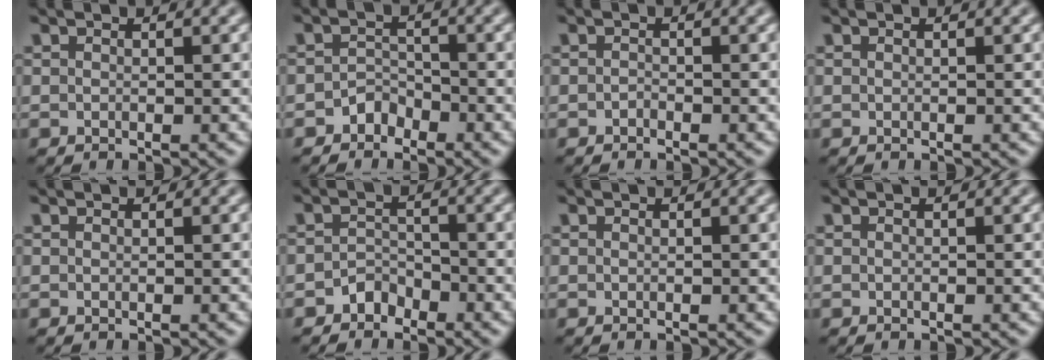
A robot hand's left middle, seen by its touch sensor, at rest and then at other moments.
{"total": 1.7, "force": [-1.3, 1.1, 0.2], "torque": [0.003, 0.010, -0.024]}
{"total": 0.5, "force": [-0.4, 0.3, 0.2], "torque": [-0.003, -0.001, -0.008]}
{"total": 0.0}
{"total": 0.0}
{"total": 1.7, "force": [-1.3, 1.1, 0.3], "torque": [0.002, 0.009, -0.025]}
{"total": 0.0}
{"total": 0.0}